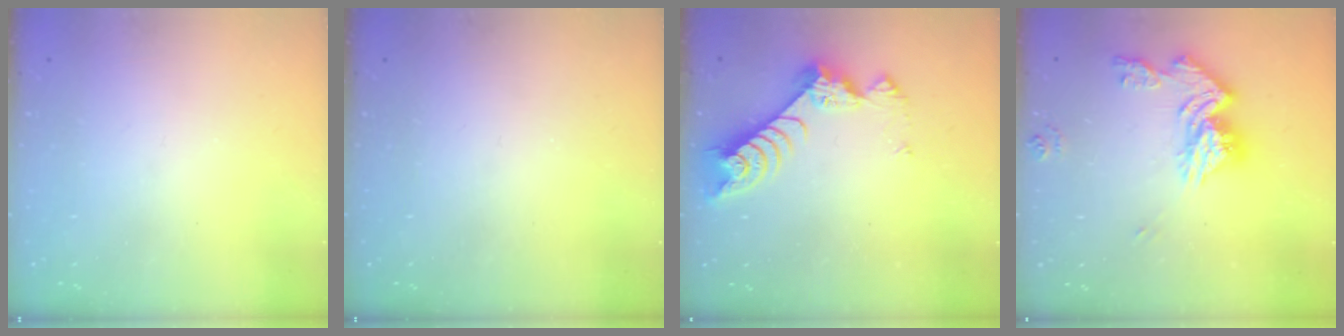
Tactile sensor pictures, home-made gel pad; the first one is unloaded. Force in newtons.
{"total": 0.0}
{"total": 7.4, "press": 7.3, "slide": 1.0}
{"total": 14.3, "press": 14.2, "slide": 1.5}